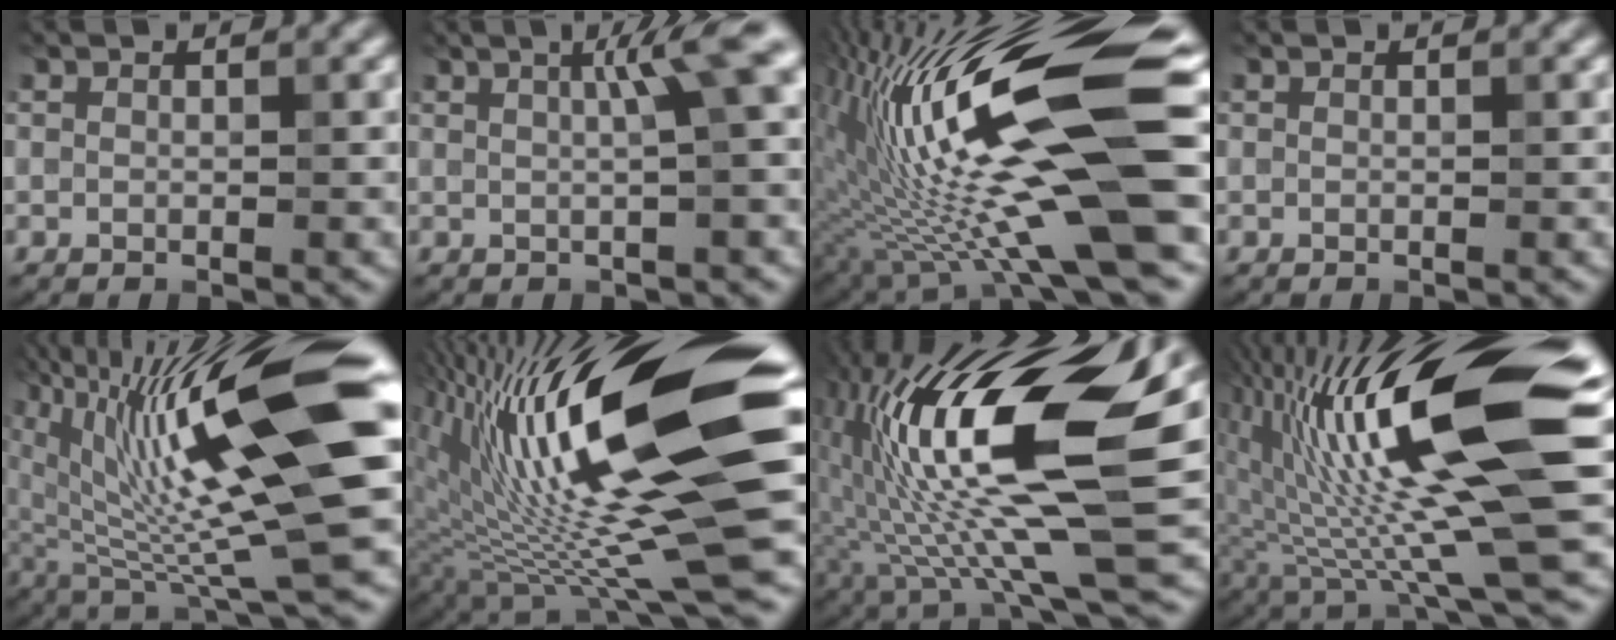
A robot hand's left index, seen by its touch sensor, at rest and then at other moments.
{"total": 4.7, "force": [1.2, 0.7, 4.5], "torque": [-0.057, 0.017, 0.017]}
{"total": 18.0, "force": [-0.8, 4.3, 17.5], "torque": [-0.303, 0.015, -0.015]}
{"total": 0.0}
{"total": 18.1, "force": [4.0, 4.2, 17.1], "torque": [-0.289, 0.004, 0.074]}
{"total": 19.9, "force": [2.7, 4.4, 19.2], "torque": [-0.308, 0.006, 0.040]}
{"total": 17.9, "force": [1.1, 5.3, 17.1], "torque": [-0.320, 0.013, 0.014]}
{"total": 18.8, "force": [3.4, 4.3, 18.0], "torque": [-0.310, 0.002, 0.060]}